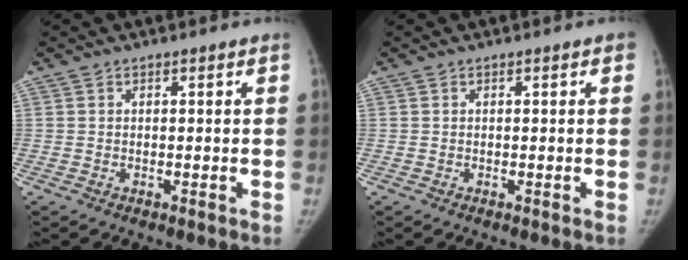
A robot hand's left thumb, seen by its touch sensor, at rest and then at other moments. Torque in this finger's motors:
{"motor_torque": [0.57, 0.18, 0.39, 0.07, 0.10]}